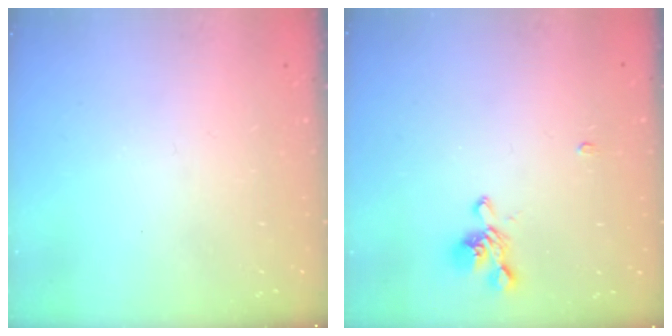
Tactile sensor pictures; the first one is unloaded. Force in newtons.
{"total": 1.5, "press": 1.3, "slide": 0.8}